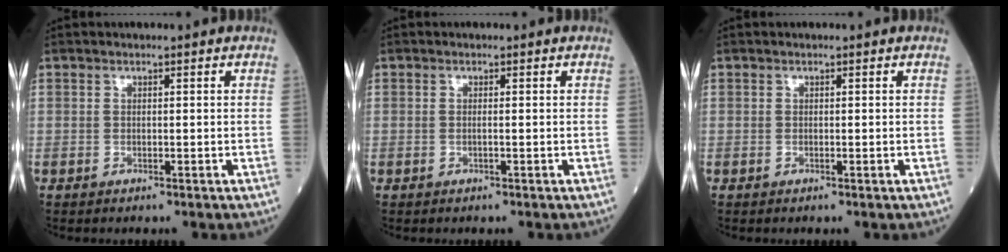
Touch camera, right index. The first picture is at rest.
{"total": 0.6, "force": [-0.1, -0.1, 0.5], "torque": [-0.014, -0.001, -0.002]}
{"total": 0.0}